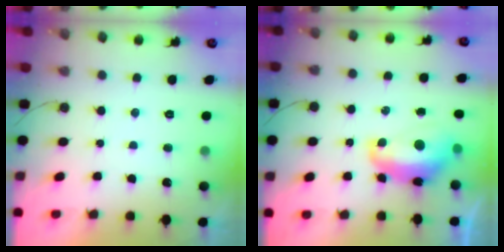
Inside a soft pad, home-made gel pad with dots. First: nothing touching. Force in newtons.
{"total": 12.2, "press": 12.1, "slide": 1.0}